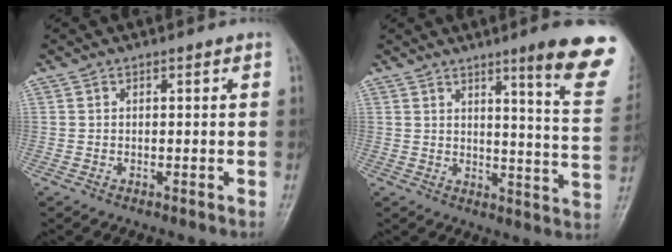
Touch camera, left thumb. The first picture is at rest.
{"total": 14.6, "force": [9.0, 0.9, 11.5], "torque": [-0.126, -0.055, 0.108]}